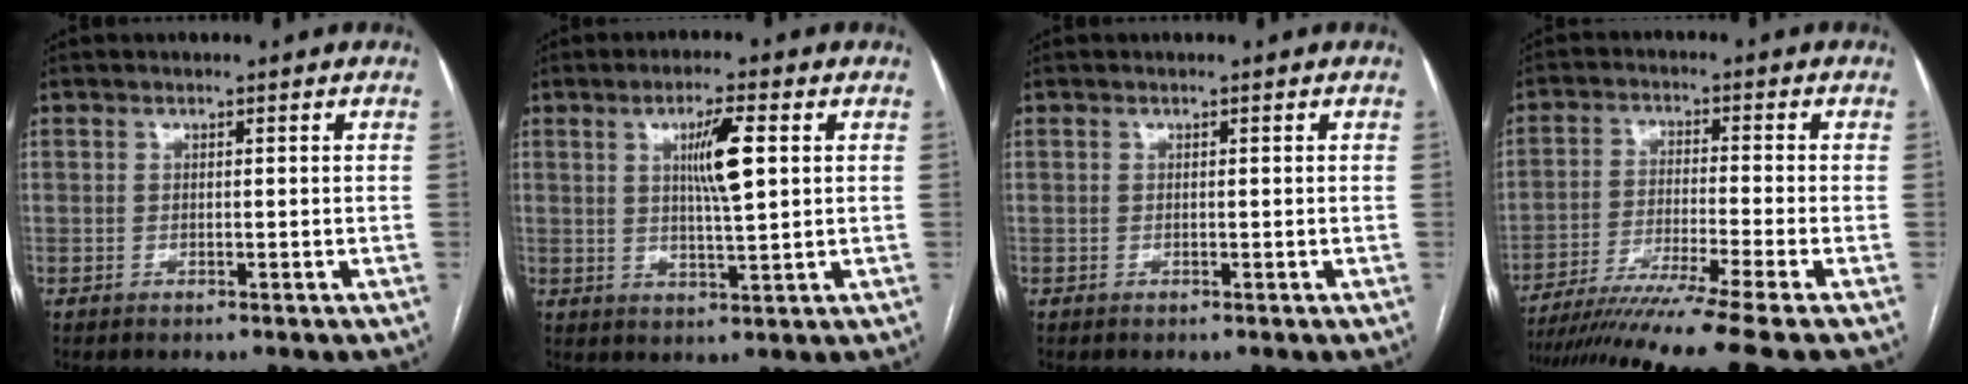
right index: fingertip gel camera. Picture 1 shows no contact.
{"total": 6.7, "force": [1.7, 0.5, 6.4], "torque": [-0.113, 0.000, 0.030]}
{"total": 0.0}
{"total": 15.1, "force": [-12.6, -2.9, 7.8], "torque": [-0.124, -0.040, -0.204]}